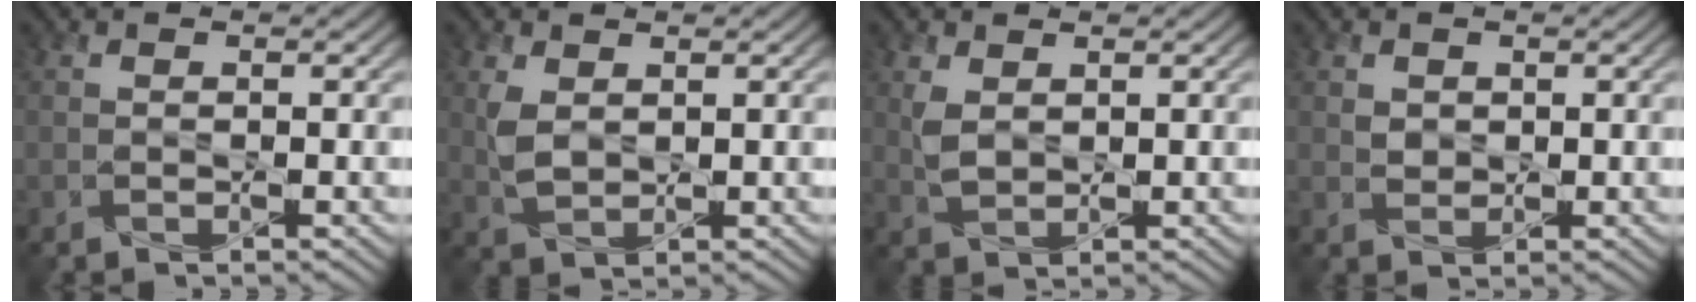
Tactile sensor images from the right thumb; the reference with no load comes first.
{"total": 3.2, "force": [1.0, 2.0, 2.2], "torque": [-0.061, -0.002, 0.024]}
{"total": 2.6, "force": [1.0, 1.6, 1.8], "torque": [-0.049, -0.003, 0.025]}
{"total": 1.5, "force": [0.7, 1.3, 0.5], "torque": [-0.017, -0.002, 0.015]}